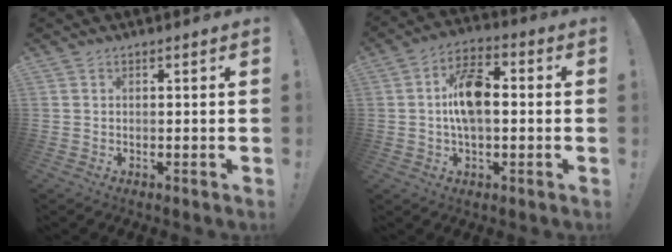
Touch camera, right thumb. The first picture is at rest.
{"total": 12.1, "force": [0.0, 6.9, 10.0], "torque": [-0.156, 0.013, 0.000]}